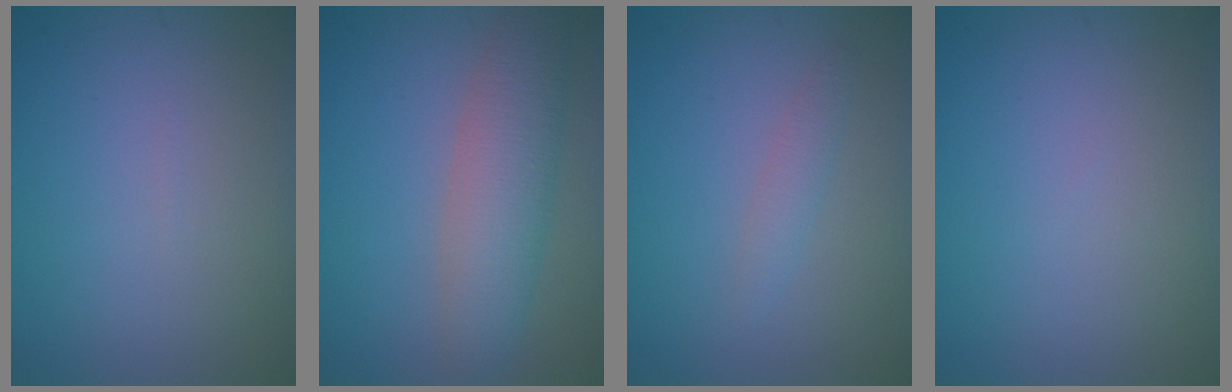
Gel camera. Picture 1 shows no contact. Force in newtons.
{"total": 5.5, "press": 5.5, "slide": 0.3}
{"total": 1.3, "press": 1.3, "slide": 0.0}
{"total": 0.0}